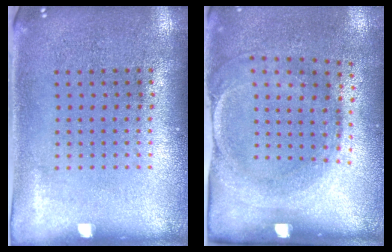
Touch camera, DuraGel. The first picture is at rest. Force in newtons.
{"total": 1.8, "press": 1.2, "slide": 1.3}